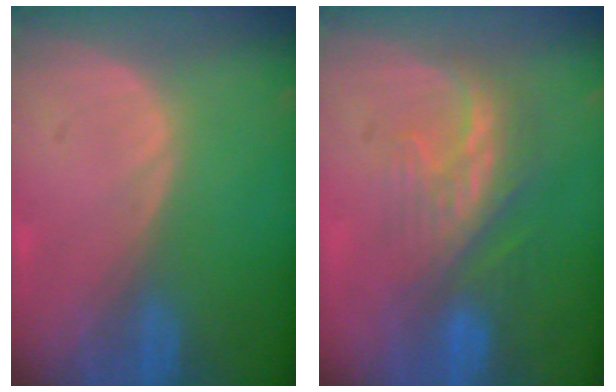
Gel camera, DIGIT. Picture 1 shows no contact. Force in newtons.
{"total": 8.3, "press": 7.2, "slide": 4.0}